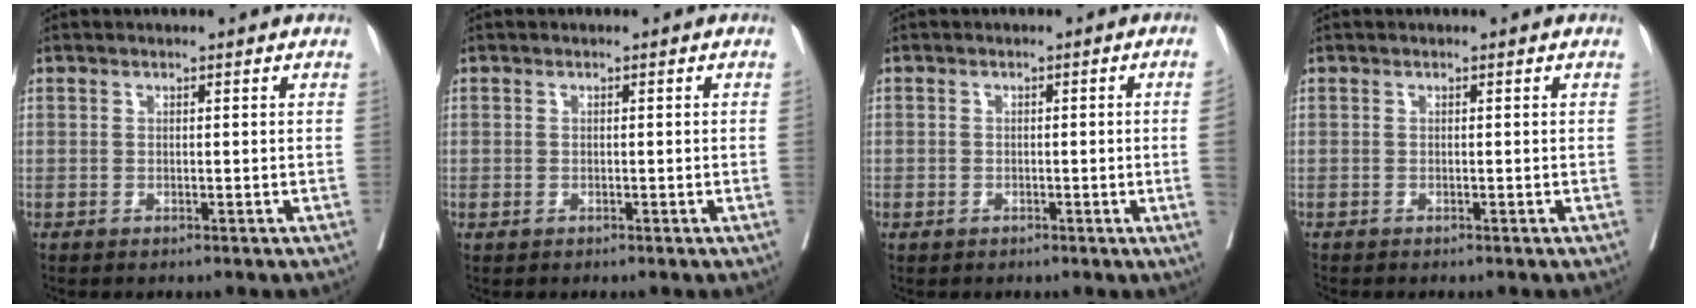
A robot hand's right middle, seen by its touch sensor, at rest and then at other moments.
{"total": 0.0}
{"total": 2.1, "force": [-0.4, 0.0, 2.1], "torque": [-0.028, 0.003, -0.005]}
{"total": 0.8, "force": [-0.7, -0.3, 0.4], "torque": [-0.003, 0.001, -0.008]}